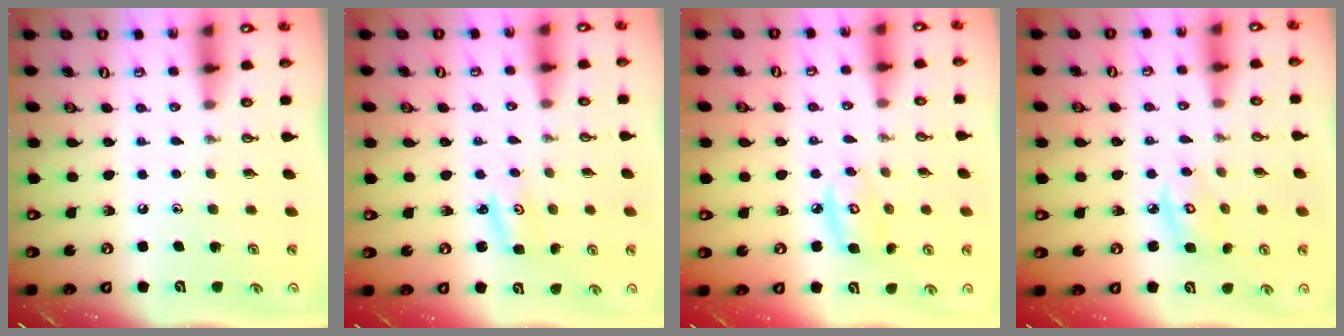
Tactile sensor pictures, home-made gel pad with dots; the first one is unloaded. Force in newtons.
{"total": 2.7, "press": 2.7, "slide": 0.3}
{"total": 6.0, "press": 6.0, "slide": 0.3}
{"total": 4.6, "press": 4.5, "slide": 0.2}